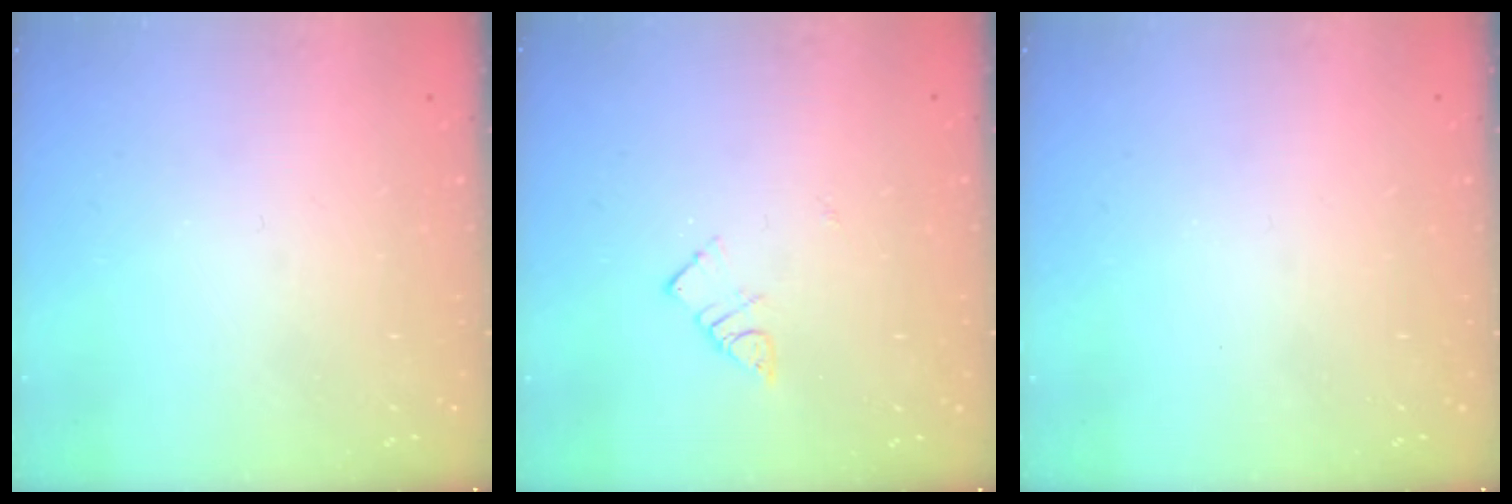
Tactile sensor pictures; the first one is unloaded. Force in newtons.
{"total": 4.1, "press": 4.0, "slide": 0.5}
{"total": 0.0}